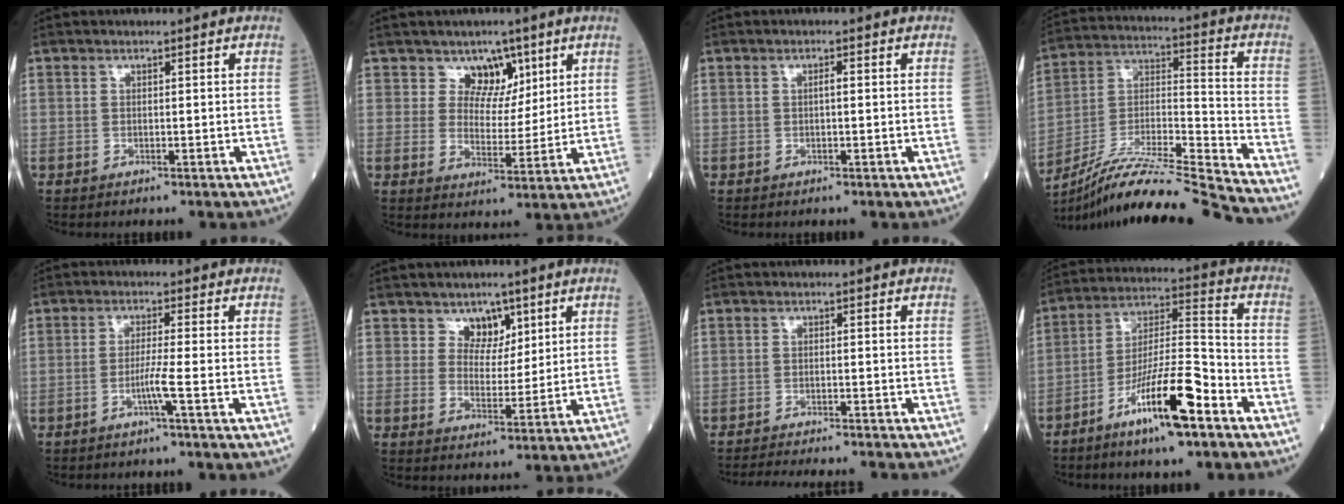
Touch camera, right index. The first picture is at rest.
{"total": 5.2, "force": [3.5, 3.6, 1.4], "torque": [-0.013, -0.003, 0.060]}
{"total": 0.9, "force": [0.1, 0.0, 0.9], "torque": [-0.020, -0.001, 0.002]}
{"total": 21.7, "force": [-19.8, -1.7, 8.8], "torque": [-0.183, -0.016, -0.343]}
{"total": 3.2, "force": [-1.4, -1.0, 2.7], "torque": [-0.053, -0.004, -0.030]}
{"total": 4.3, "force": [2.9, 2.9, 1.5], "torque": [-0.017, -0.004, 0.050]}
{"total": 11.5, "force": [-10.8, 0.6, 3.7], "torque": [-0.052, -0.013, -0.143]}
{"total": 14.1, "force": [-7.9, 1.7, 11.6], "torque": [-0.212, -0.005, -0.140]}